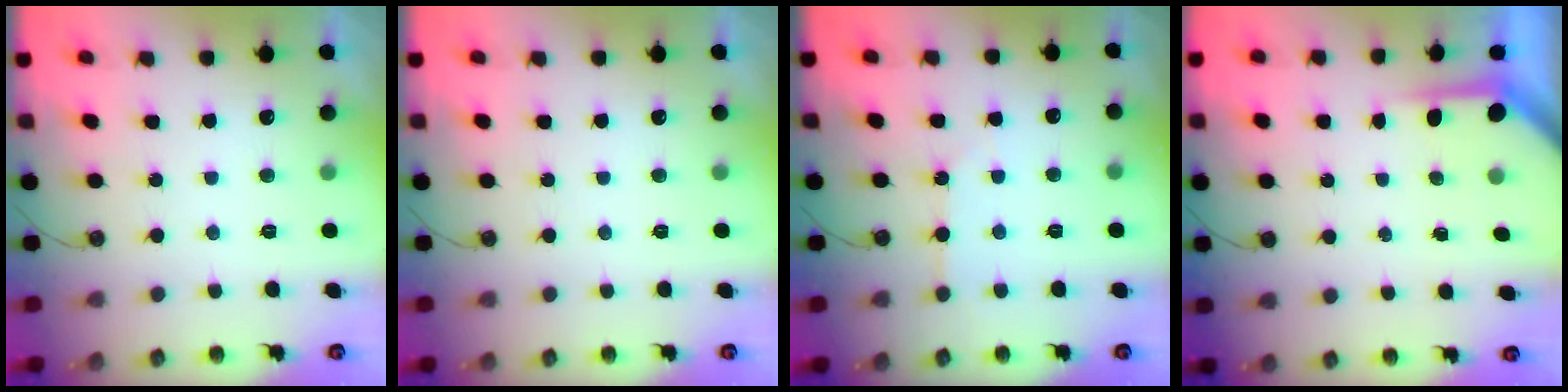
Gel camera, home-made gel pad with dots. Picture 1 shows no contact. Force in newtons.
{"total": 0.0}
{"total": 4.5, "press": 4.4, "slide": 0.7}
{"total": 3.6, "press": 3.6, "slide": 0.4}